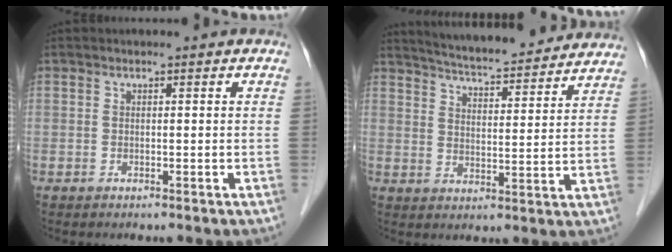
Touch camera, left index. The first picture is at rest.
{"total": 19.9, "force": [18.5, 2.5, 7.1], "torque": [-0.108, 0.003, 0.246]}